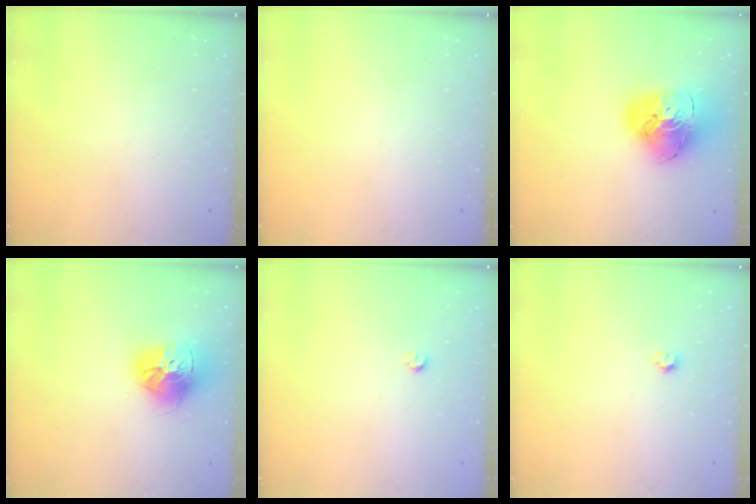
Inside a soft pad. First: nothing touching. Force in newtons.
{"total": 0.0}
{"total": 18.7, "press": 18.6, "slide": 2.1}
{"total": 15.9, "press": 15.8, "slide": 1.4}
{"total": 3.2, "press": 3.2, "slide": 0.3}
{"total": 3.2, "press": 3.2, "slide": 0.3}